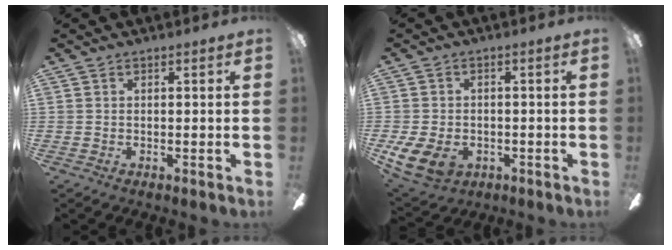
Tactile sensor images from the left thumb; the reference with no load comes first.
{"total": 7.7, "force": [-2.6, 5.7, 4.5], "torque": [-0.119, 0.007, -0.048]}